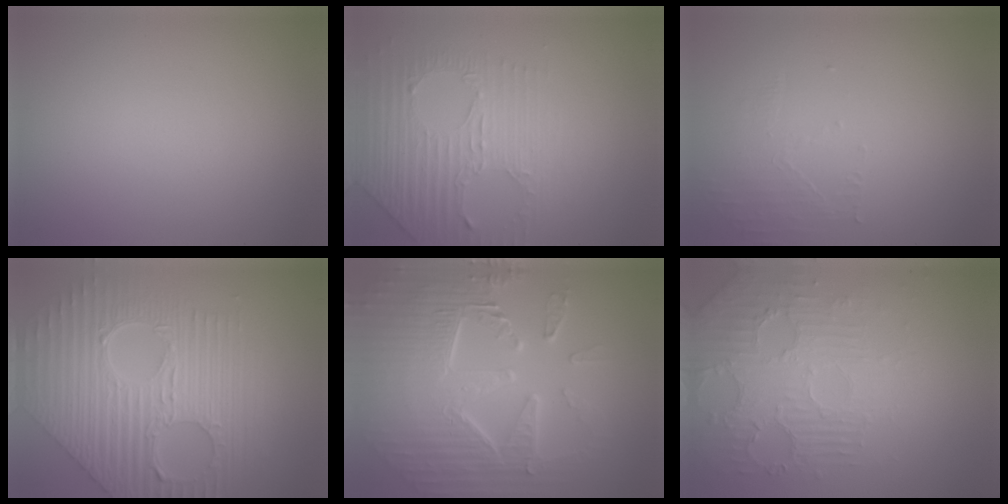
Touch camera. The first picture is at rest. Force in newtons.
{"total": 4.4, "press": 3.1, "slide": 3.1}
{"total": 1.5, "press": 0.5, "slide": 1.4}
{"total": 8.2, "press": 6.7, "slide": 4.6}
{"total": 9.5, "press": 6.4, "slide": 7.1}
{"total": 5.0, "press": 3.6, "slide": 3.5}